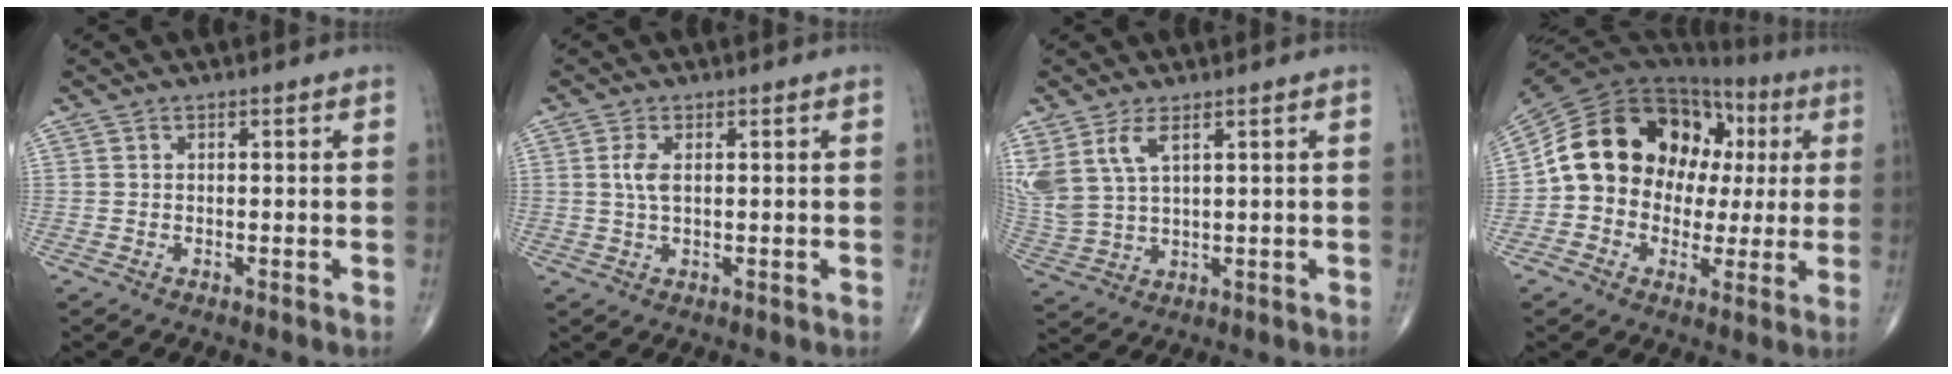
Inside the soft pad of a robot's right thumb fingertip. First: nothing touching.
{"total": 3.0, "force": [0.6, 1.3, 2.6], "torque": [-0.060, 0.002, 0.012]}
{"total": 9.5, "force": [4.4, 4.4, 7.1], "torque": [-0.172, -0.010, 0.103]}
{"total": 19.6, "force": [2.8, 14.9, 12.4], "torque": [-0.174, 0.045, 0.047]}